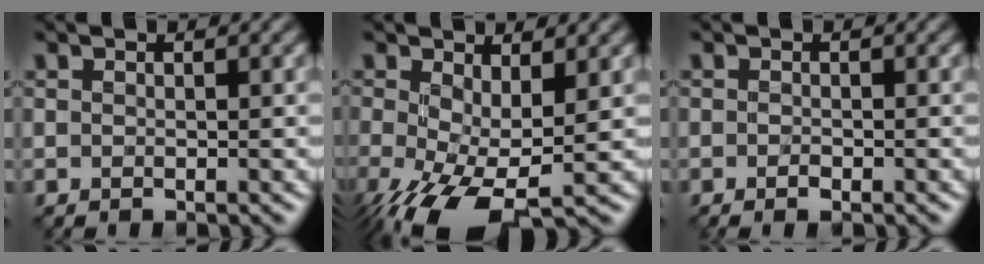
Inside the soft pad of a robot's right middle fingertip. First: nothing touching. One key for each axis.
{"total": 8.4, "fx": -2.2, "fy": 4.1, "fz": 6.9, "tx": -0.161, "ty": -0.027, "tz": -0.030}
{"total": 1.1, "fx": -0.6, "fy": 0.3, "fz": 0.8, "tx": -0.016, "ty": -0.002, "tz": -0.011}